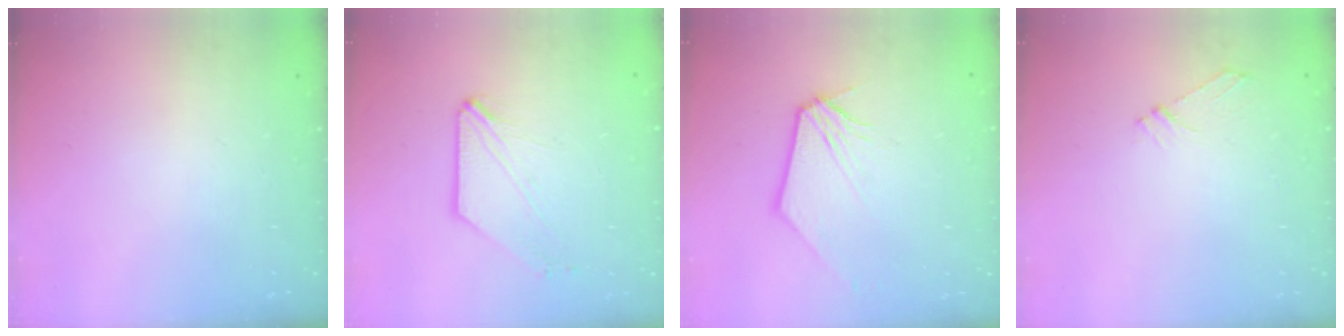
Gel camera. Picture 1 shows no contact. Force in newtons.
{"total": 0.6, "press": 0.5, "slide": 0.2}
{"total": 1.2, "press": 1.2, "slide": 0.3}
{"total": 4.2, "press": 4.2, "slide": 0.4}